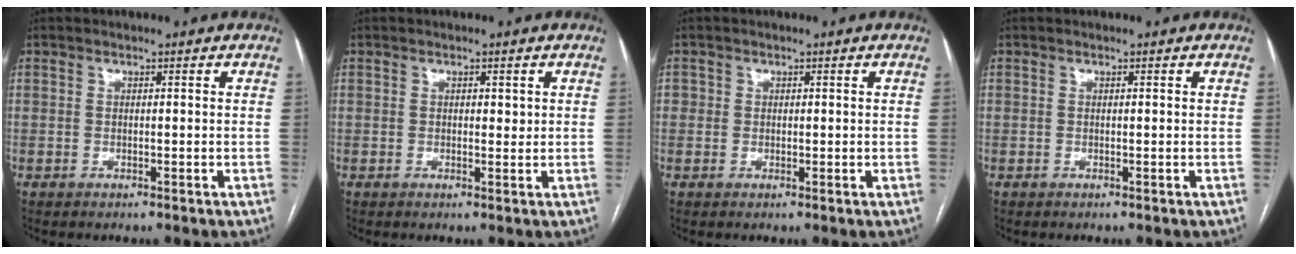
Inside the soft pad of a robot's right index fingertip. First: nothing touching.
{"total": 1.4, "force": [0.5, 0.8, 1.1], "torque": [-0.013, -0.001, 0.006]}
{"total": 1.6, "force": [0.3, 1.5, 0.4], "torque": [0.002, 0.000, 0.003]}
{"total": 0.0}